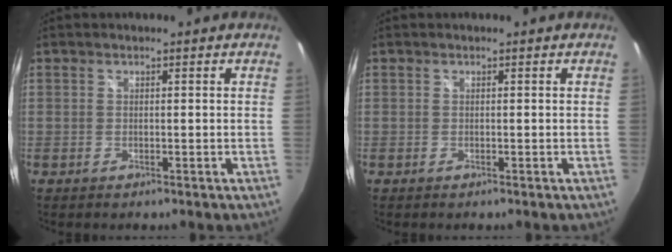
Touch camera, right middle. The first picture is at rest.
{"total": 0.0}